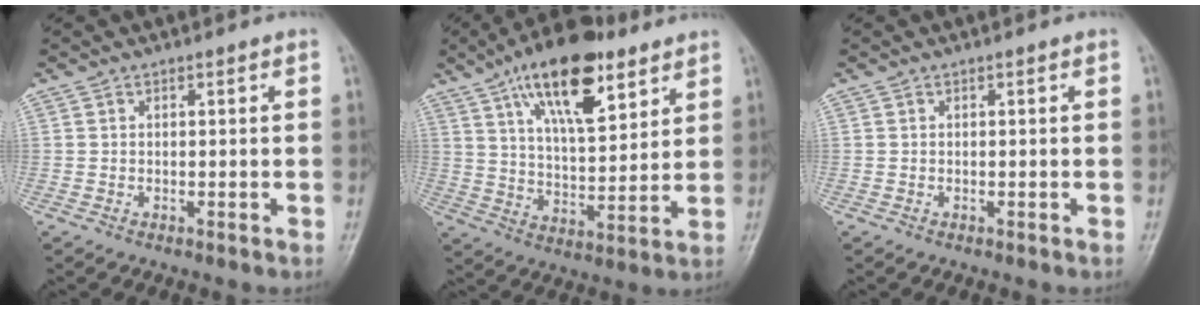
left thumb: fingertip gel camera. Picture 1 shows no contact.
{"total": 18.1, "force": [10.1, 7.4, 13.0], "torque": [-0.179, -0.038, 0.171]}
{"total": 0.0}